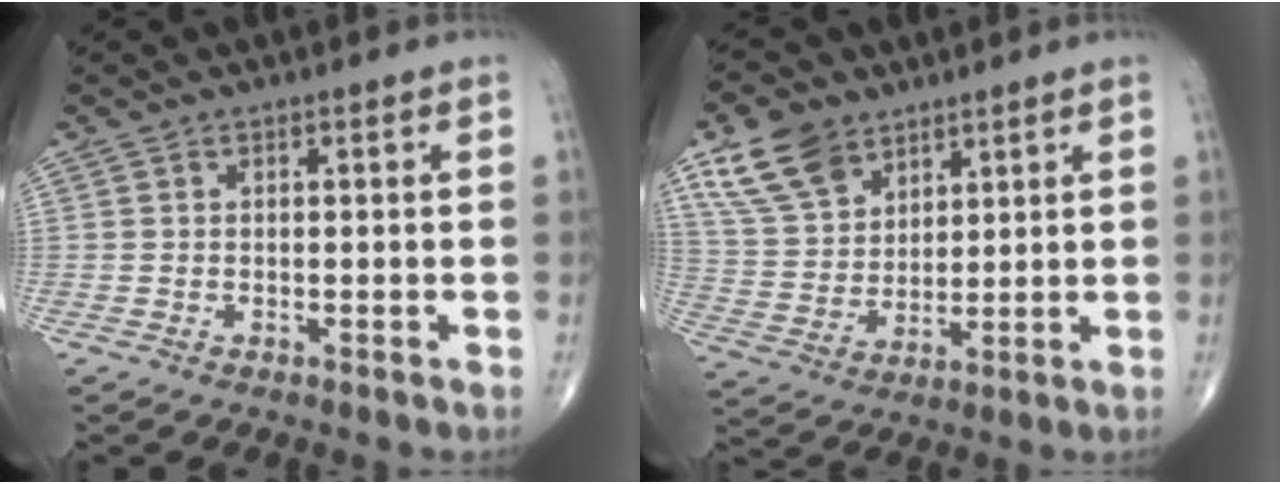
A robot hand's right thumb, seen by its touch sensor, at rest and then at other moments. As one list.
[{"total": 11.9, "force": [7.4, 7.6, 5.5], "torque": [-0.090, -0.023, 0.150]}]